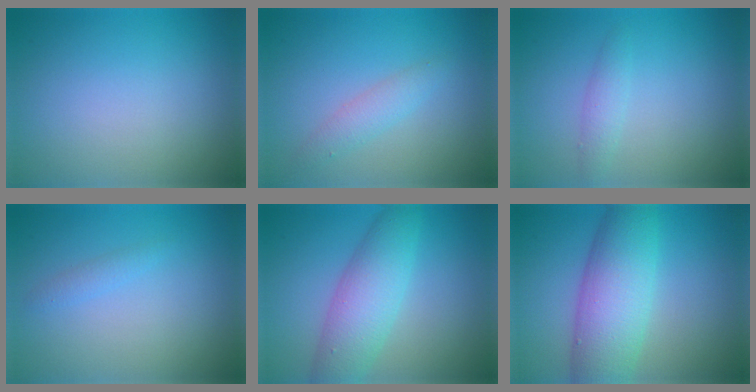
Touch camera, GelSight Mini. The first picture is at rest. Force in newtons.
{"total": 1.8, "press": 1.8, "slide": 0.1}
{"total": 1.4, "press": 1.4, "slide": 0.0}
{"total": 0.9, "press": 0.9, "slide": 0.0}
{"total": 5.4, "press": 5.4, "slide": 0.1}
{"total": 7.9, "press": 7.9, "slide": 0.2}